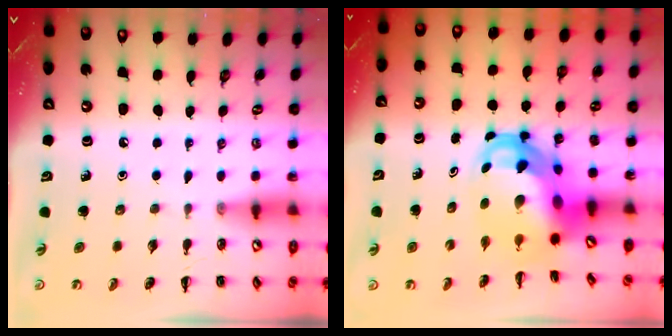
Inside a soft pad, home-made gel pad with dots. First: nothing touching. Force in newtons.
{"total": 9.1, "press": 8.8, "slide": 2.4}